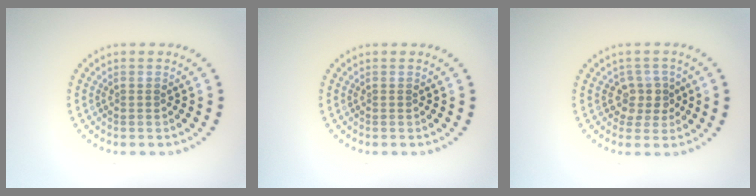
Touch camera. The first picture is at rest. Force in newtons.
{"total": 0.0}
{"total": 2.3, "press": 1.9, "slide": 1.2}